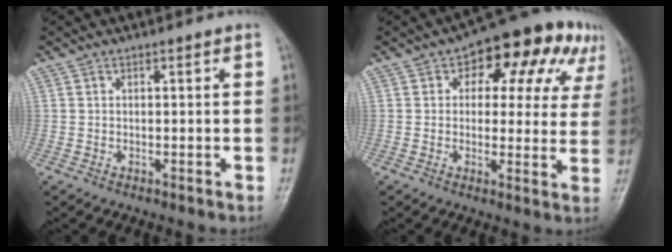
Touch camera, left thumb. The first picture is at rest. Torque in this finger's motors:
{"motor_torque": [-0.18, 0.09, 0.32, 0.20, -0.03]}